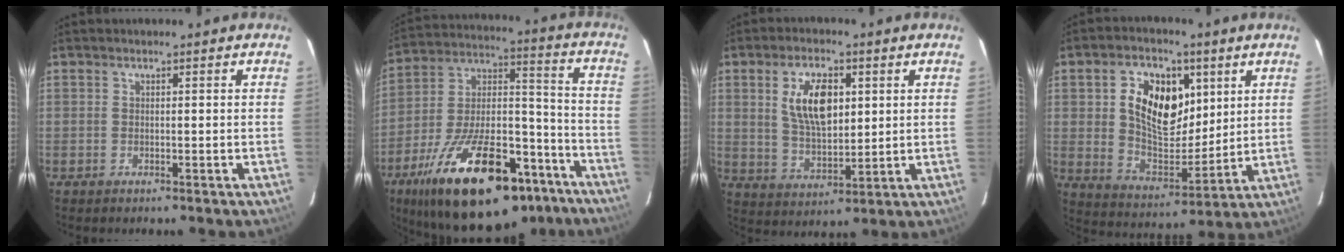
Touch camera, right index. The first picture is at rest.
{"total": 32.3, "force": [-20.9, 13.2, 20.8], "torque": [-0.356, 0.007, -0.307]}
{"total": 10.5, "force": [3.0, 5.1, 8.7], "torque": [-0.162, 0.006, 0.063]}
{"total": 14.4, "force": [4.4, 8.7, 10.6], "torque": [-0.193, 0.009, 0.085]}